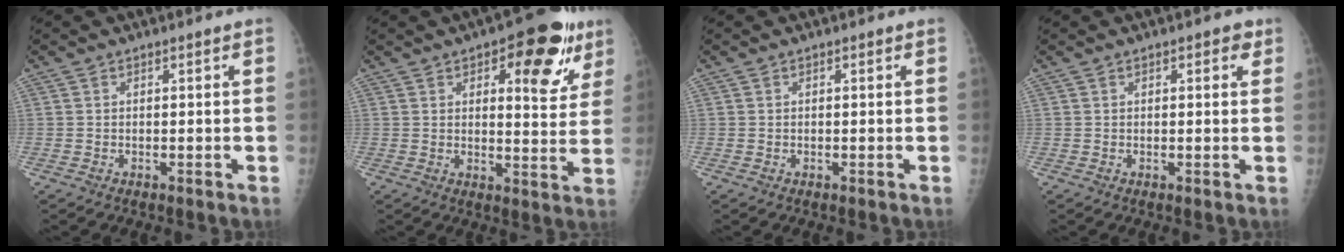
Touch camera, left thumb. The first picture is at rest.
{"total": 14.3, "force": [6.9, 6.1, 11.0], "torque": [-0.091, -0.022, 0.084]}
{"total": 0.0}
{"total": 2.0, "force": [1.0, 1.0, 1.5], "torque": [-0.008, 0.000, 0.009]}